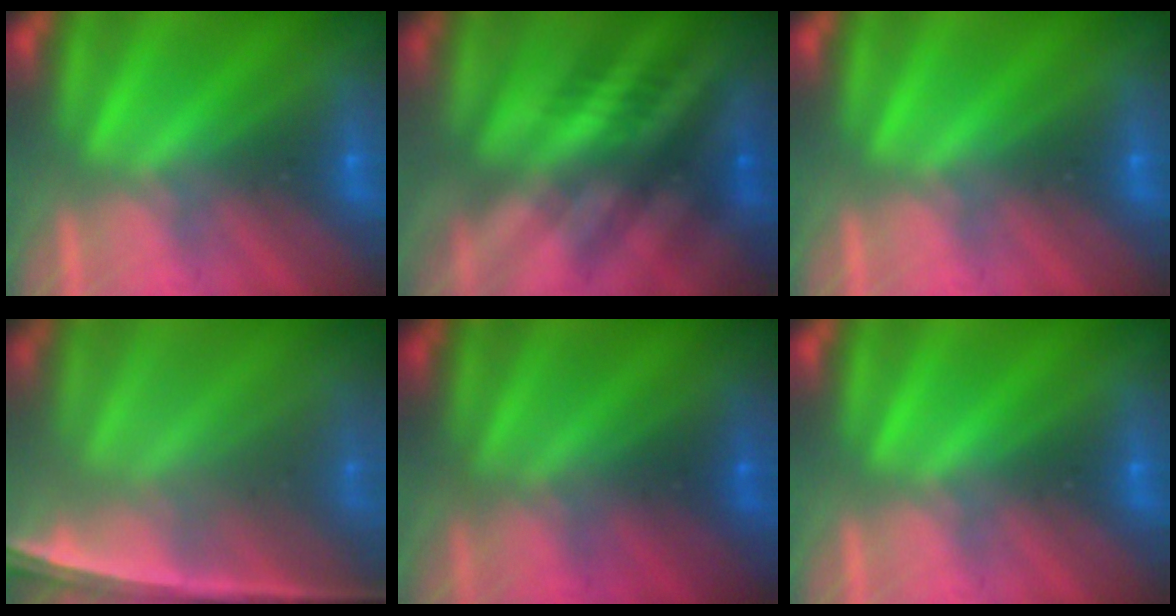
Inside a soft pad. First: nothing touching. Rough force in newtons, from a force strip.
{"total": 2.6}
{"total": 0.0}
{"total": 6.3}
{"total": 1.8}
{"total": 0.0}